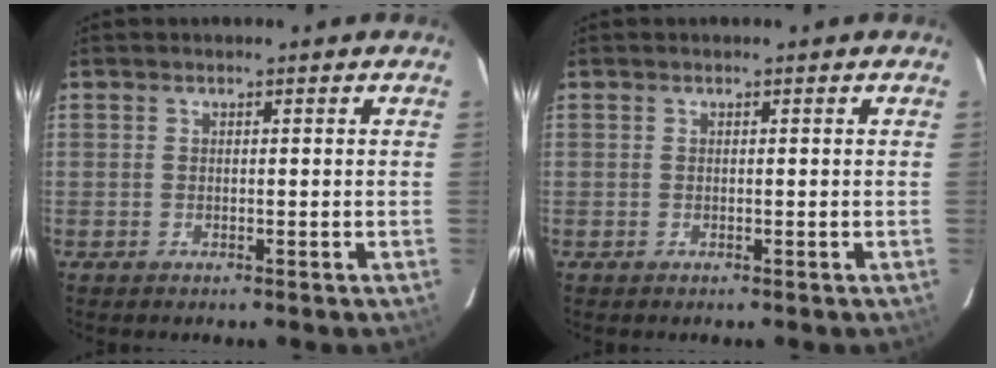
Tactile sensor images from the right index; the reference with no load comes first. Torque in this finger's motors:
{"motor_torque": [0.00, 0.00, 0.00, 0.00]}